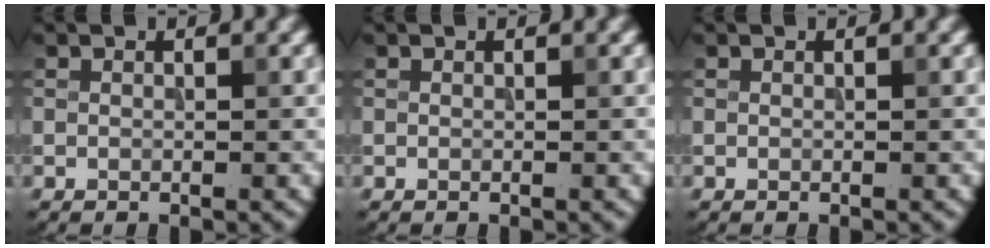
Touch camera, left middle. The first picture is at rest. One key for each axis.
{"total": 0.0}
{"total": 0.0}